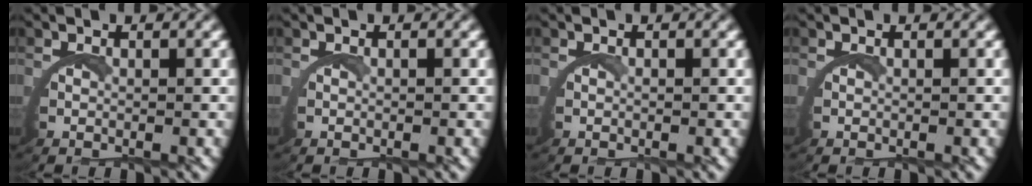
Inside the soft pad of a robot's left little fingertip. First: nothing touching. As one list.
[{"total": 0.0}, {"total": 0.0}, {"total": 0.0}]